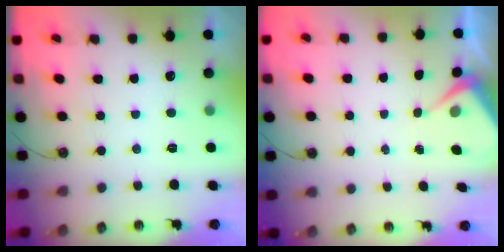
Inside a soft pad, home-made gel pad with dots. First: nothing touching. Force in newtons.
{"total": 3.7, "press": 3.6, "slide": 0.6}